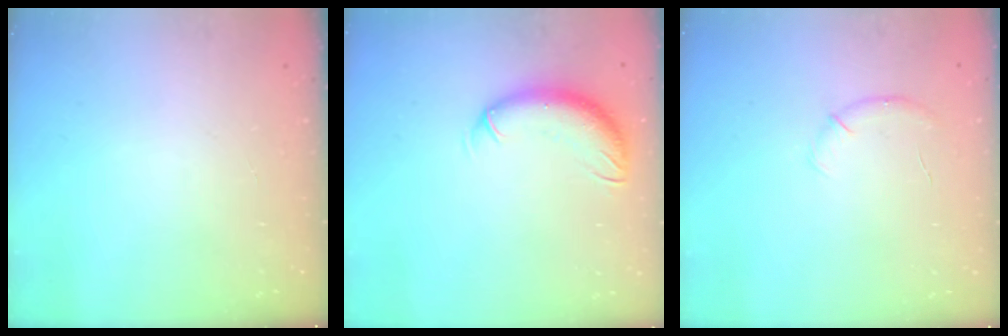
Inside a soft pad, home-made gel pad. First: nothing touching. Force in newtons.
{"total": 10.1, "press": 9.8, "slide": 2.5}
{"total": 7.3, "press": 7.0, "slide": 2.1}